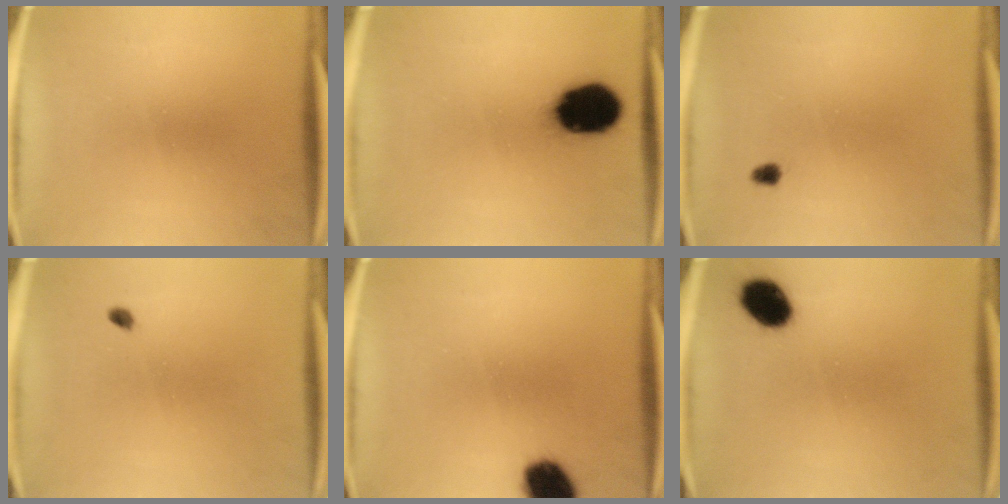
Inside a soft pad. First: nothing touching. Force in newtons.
{"total": 15.3}
{"total": 1.5}
{"total": 1.6}
{"total": 9.6}
{"total": 7.5}